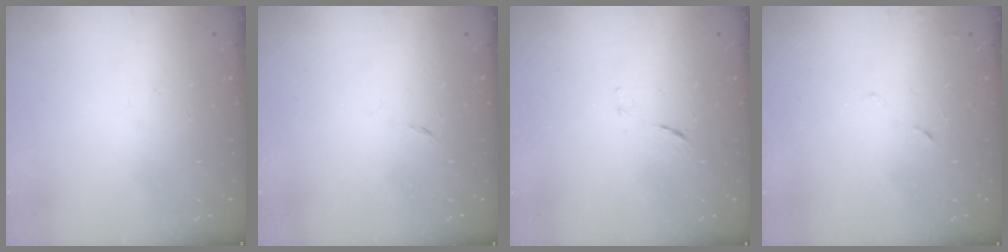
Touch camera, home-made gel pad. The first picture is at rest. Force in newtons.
{"total": 3.8, "press": 3.7, "slide": 0.9}
{"total": 5.0, "press": 5.0, "slide": 0.6}
{"total": 3.9, "press": 3.8, "slide": 0.9}